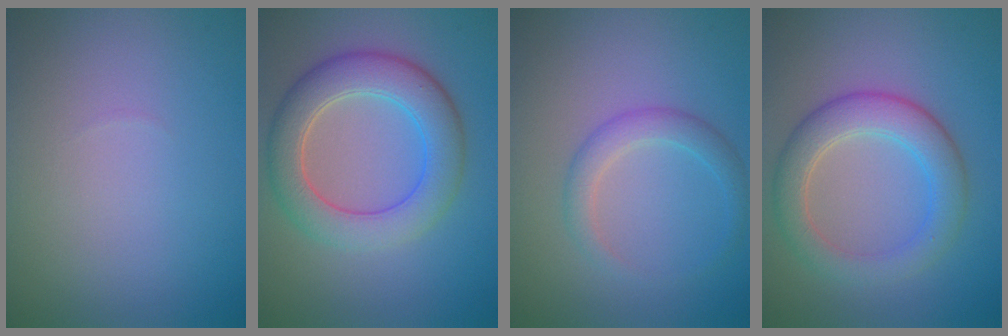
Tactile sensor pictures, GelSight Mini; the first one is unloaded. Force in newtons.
{"total": 6.1, "press": 6.1, "slide": 0.5}
{"total": 2.3, "press": 2.3, "slide": 0.2}
{"total": 4.8, "press": 4.8, "slide": 0.3}